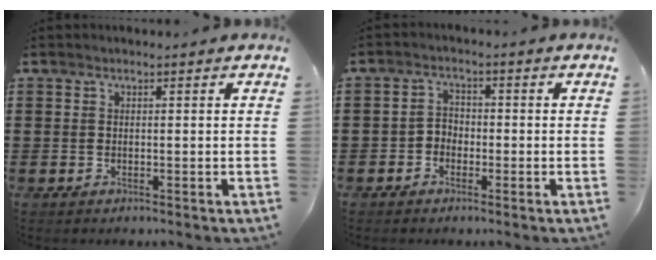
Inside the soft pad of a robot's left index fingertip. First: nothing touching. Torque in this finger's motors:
{"motor_torque": [0.09, 0.07, 0.01, 0.01]}